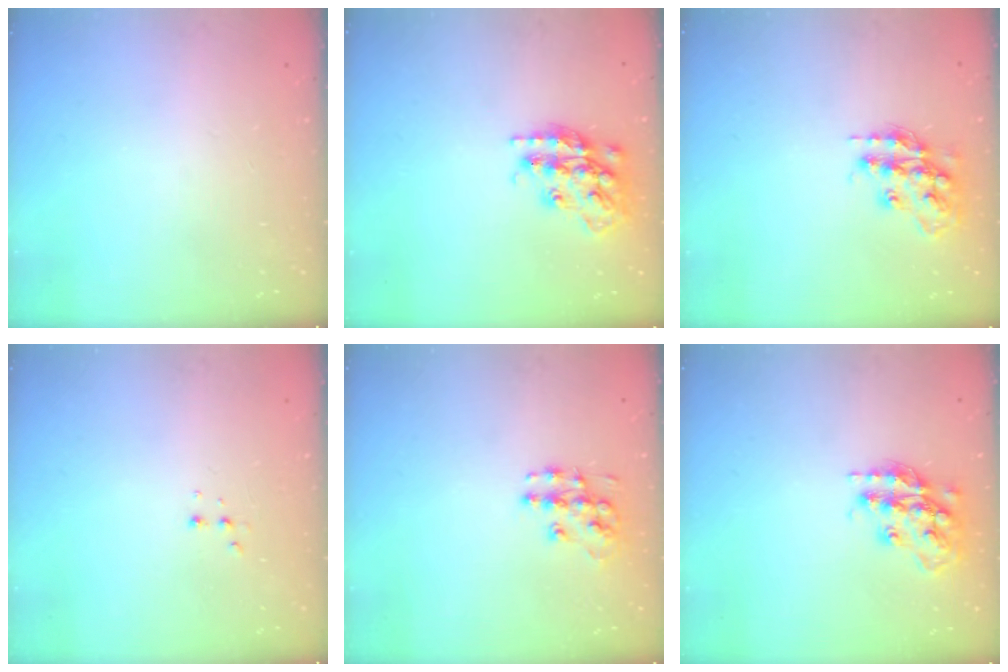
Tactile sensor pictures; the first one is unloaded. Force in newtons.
{"total": 16.6, "press": 16.6, "slide": 1.1}
{"total": 14.9, "press": 14.8, "slide": 0.9}
{"total": 2.9, "press": 2.8, "slide": 1.0}
{"total": 10.0, "press": 10.0, "slide": 0.9}
{"total": 16.8, "press": 16.8, "slide": 1.1}